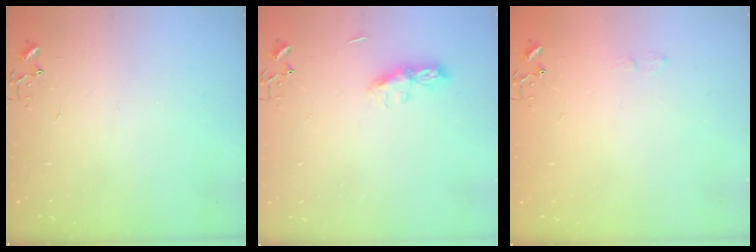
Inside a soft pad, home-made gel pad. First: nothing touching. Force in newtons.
{"total": 7.8, "press": 7.8, "slide": 0.4}
{"total": 4.6, "press": 4.6, "slide": 0.7}